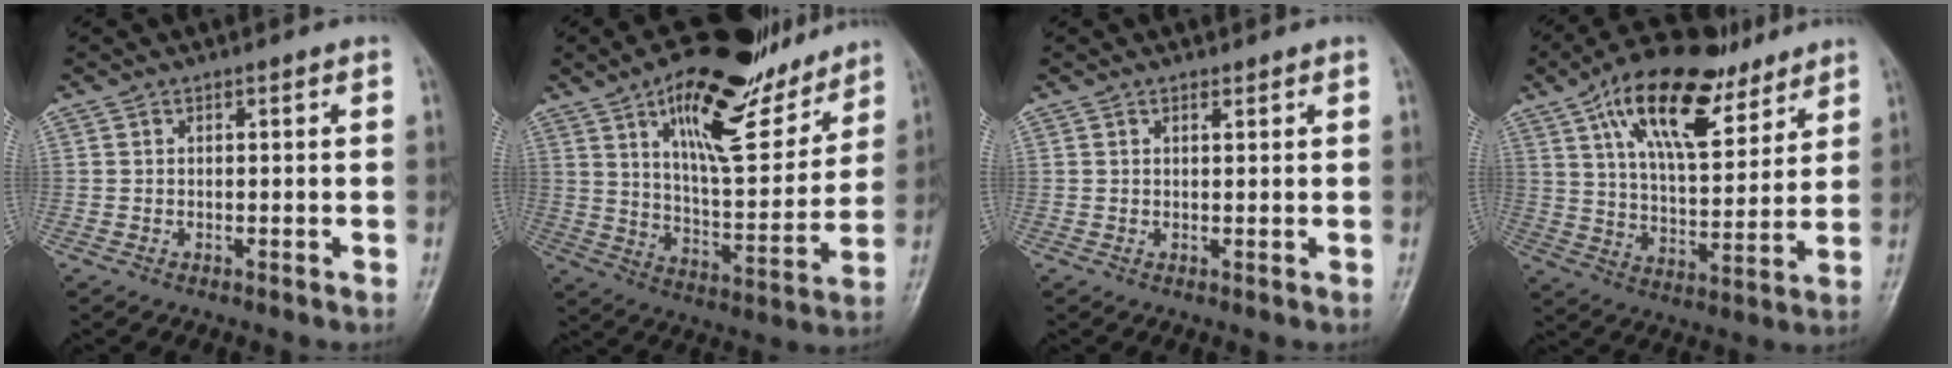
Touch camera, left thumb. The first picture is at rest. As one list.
[{"total": 22.0, "force": [13.2, 8.6, 15.3], "torque": [-0.190, -0.055, 0.216]}, {"total": 0.8, "force": [0.6, 0.4, 0.3], "torque": [-0.005, -0.004, 0.008]}, {"total": 20.0, "force": [11.5, 8.8, 13.8], "torque": [-0.195, -0.035, 0.198]}]